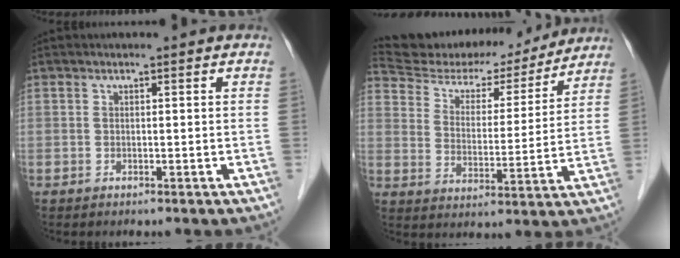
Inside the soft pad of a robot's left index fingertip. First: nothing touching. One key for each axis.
{"total": 19.4, "fx": 18.1, "fy": 5.1, "fz": 4.7, "tx": -0.080, "ty": 0.012, "tz": 0.265}